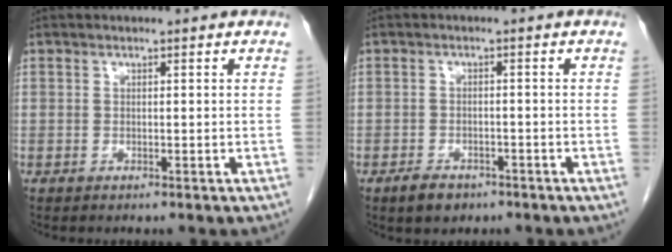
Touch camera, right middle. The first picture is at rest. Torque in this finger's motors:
{"motor_torque": [0.64, -0.49, 0.10, 0.05]}